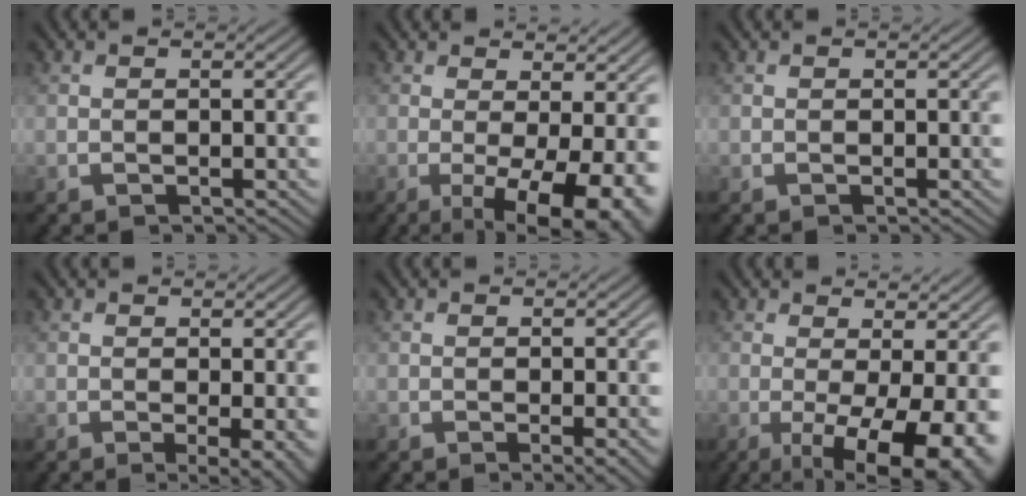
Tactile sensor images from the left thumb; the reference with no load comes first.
{"total": 9.7, "force": [-1.8, 2.9, 9.0], "torque": [-0.118, 0.001, -0.022]}
{"total": 0.0}
{"total": 3.7, "force": [-0.4, 0.9, 3.6], "torque": [-0.055, -0.008, -0.006]}
{"total": 2.1, "force": [-0.5, 0.3, 2.0], "torque": [-0.033, -0.002, -0.012]}
{"total": 11.5, "force": [-2.3, 3.5, 10.7], "torque": [-0.134, 0.006, -0.024]}